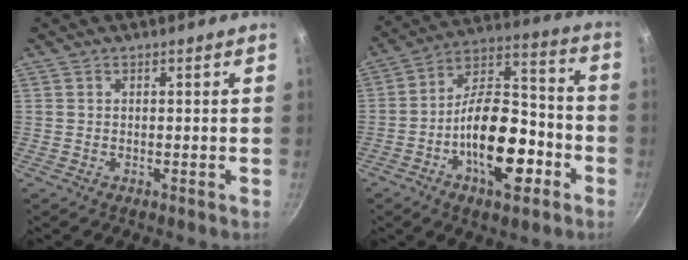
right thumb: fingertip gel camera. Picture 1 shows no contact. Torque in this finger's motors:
{"motor_torque": [-0.10, 0.80, 1.87, -0.90, 0.16]}